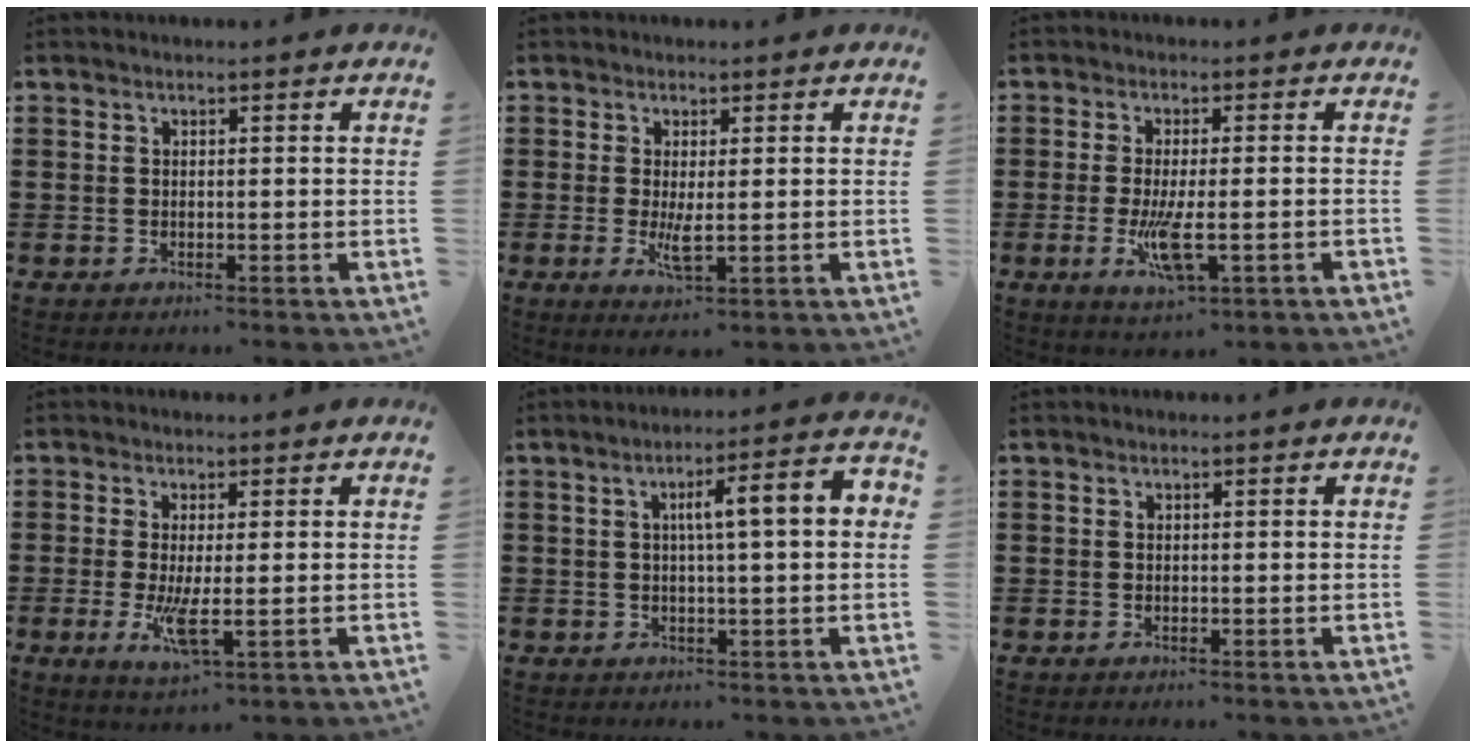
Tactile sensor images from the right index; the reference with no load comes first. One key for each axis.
{"total": 3.1, "fx": -0.1, "fy": 0.6, "fz": 3.1, "tx": -0.063, "ty": -0.004, "tz": -0.004}
{"total": 6.5, "fx": -2.0, "fy": 1.5, "fz": 6.0, "tx": -0.132, "ty": -0.020, "tz": -0.039}
{"total": 5.0, "fx": -0.8, "fy": 1.2, "fz": 4.8, "tx": -0.096, "ty": -0.013, "tz": -0.013}
{"total": 6.9, "fx": 0.8, "fy": 0.8, "fz": 6.8, "tx": -0.112, "ty": -0.005, "tz": 0.002}
{"total": 0.6, "fx": 0.2, "fy": 0.6, "fz": 0.1, "tx": -0.002, "ty": 0.004, "tz": 0.004}